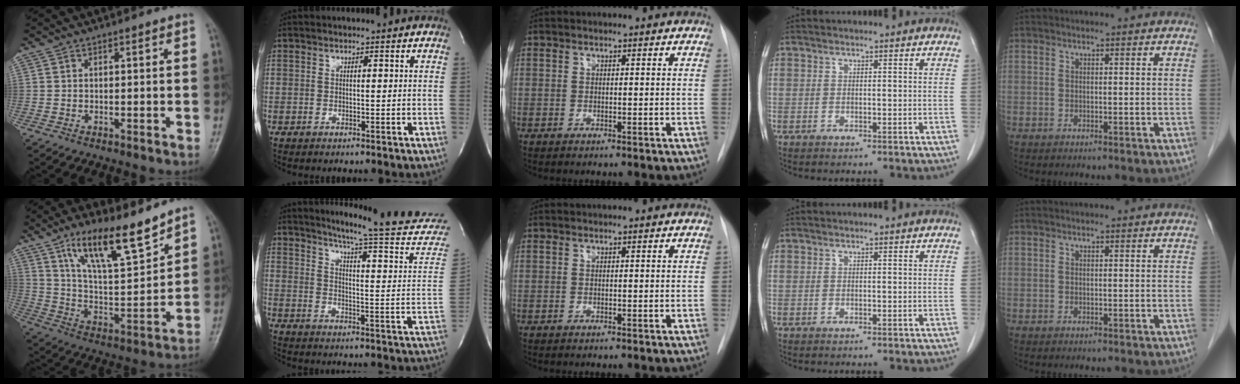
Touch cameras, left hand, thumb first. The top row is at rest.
{"thumb": {"total": 15.2, "force": [10.7, 3.8, 10.2], "torque": [-0.156, -0.065, 0.201]}, "index": {"total": 22.6, "force": [20.9, -1.0, 8.5], "torque": [-0.120, -0.120, 0.250]}}